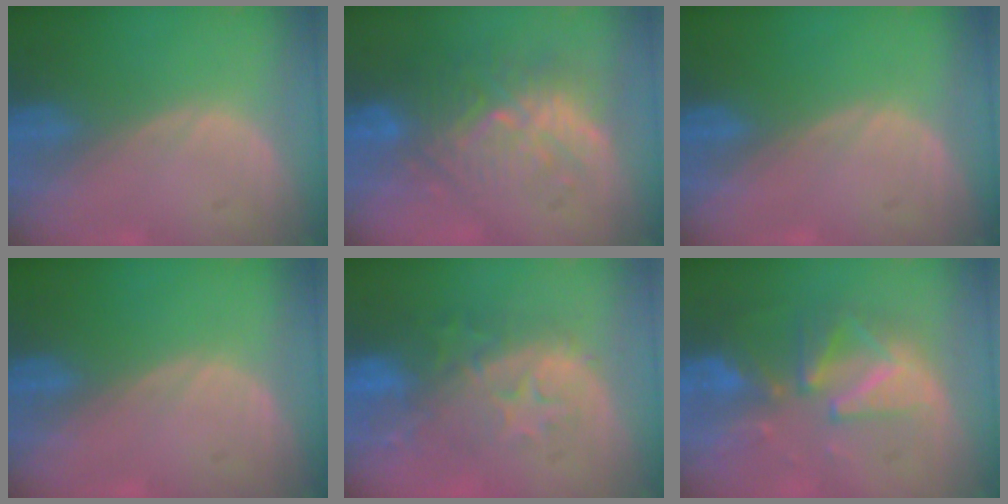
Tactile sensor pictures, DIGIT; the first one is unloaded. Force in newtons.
{"total": 9.2, "press": 8.8, "slide": 2.6}
{"total": 0.0}
{"total": 0.0}
{"total": 9.8, "press": 9.0, "slide": 4.1}
{"total": 9.8, "press": 8.7, "slide": 4.4}